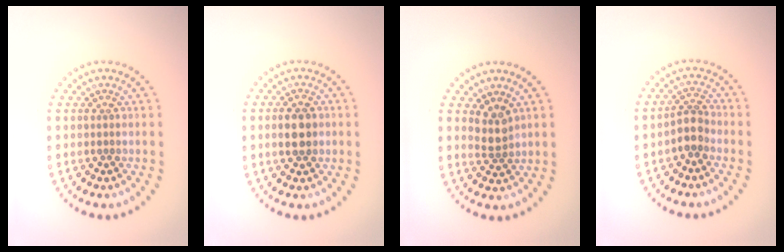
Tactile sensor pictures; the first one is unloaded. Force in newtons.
{"total": 3.0, "press": 3.0, "slide": 0.1}
{"total": 2.1, "press": 1.7, "slide": 1.3}
{"total": 2.3, "press": 1.8, "slide": 1.4}